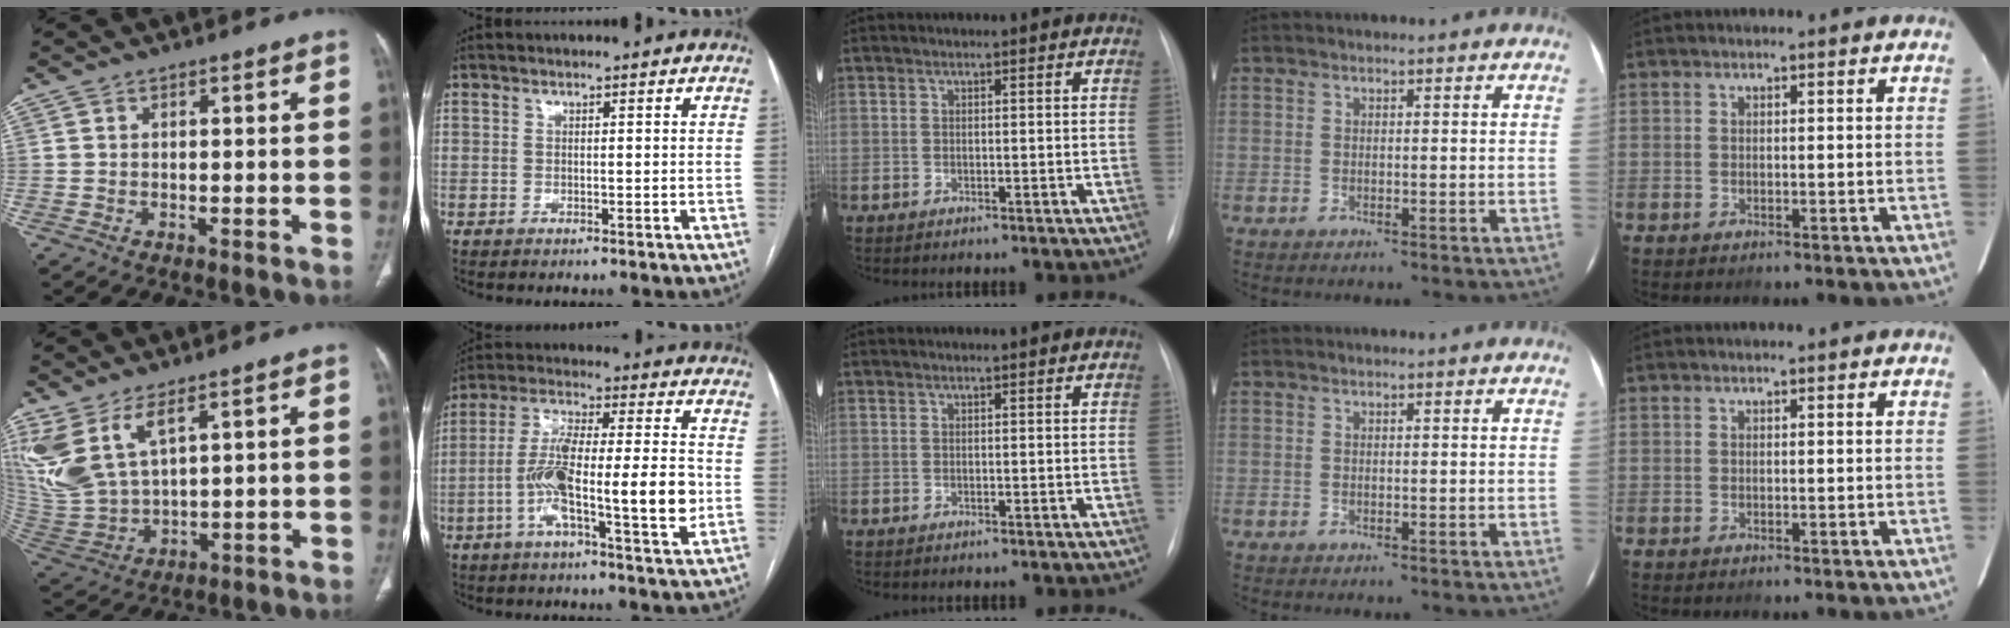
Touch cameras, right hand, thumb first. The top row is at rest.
{"thumb": {"total": 13.3, "force": [7.0, 6.0, 9.6], "torque": [-0.215, -0.027, 0.167]}, "index": {"total": 15.3, "force": [-3.3, 2.1, 14.8], "torque": [-0.263, 0.009, -0.059]}}